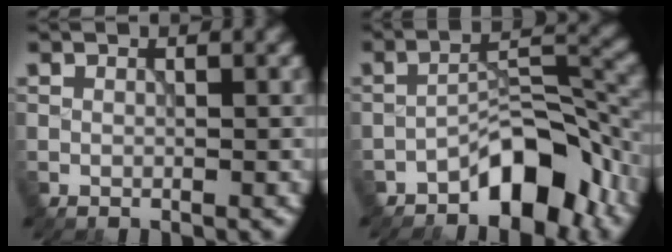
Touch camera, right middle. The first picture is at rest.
{"total": 6.7, "force": [-4.5, 2.6, 4.3], "torque": [-0.053, 0.021, -0.077]}